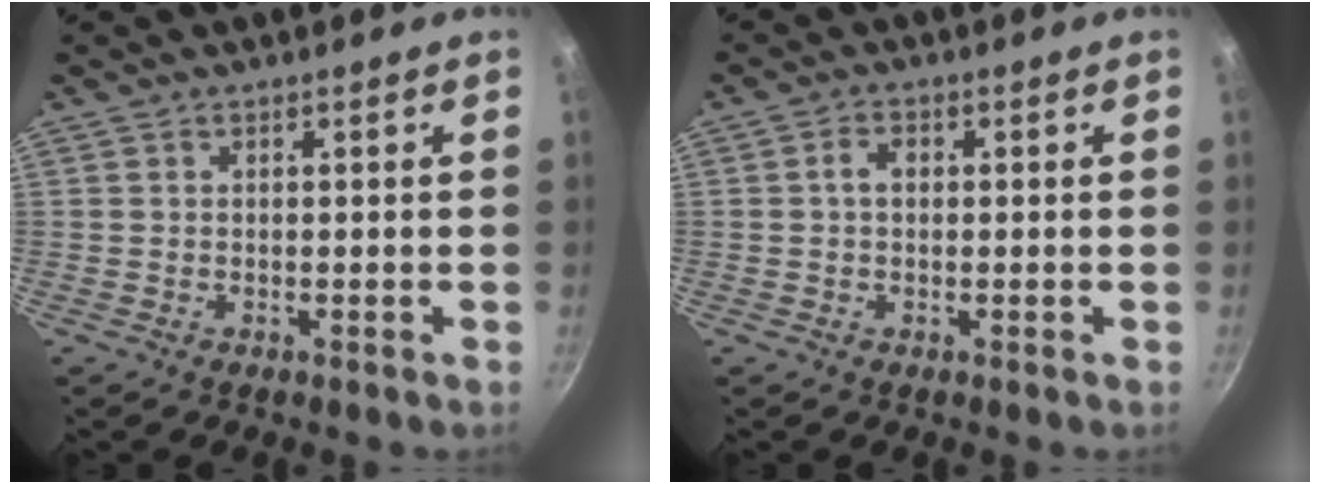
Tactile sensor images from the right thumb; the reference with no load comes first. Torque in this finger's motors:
{"motor_torque": [0.33, 1.15, 0.65, -0.20, 0.02]}